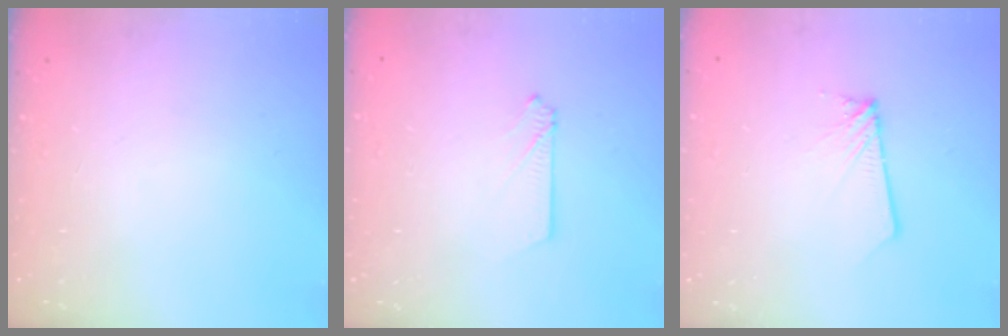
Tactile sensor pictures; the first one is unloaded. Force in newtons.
{"total": 2.6, "press": 2.6, "slide": 0.3}
{"total": 1.8, "press": 1.8, "slide": 0.2}